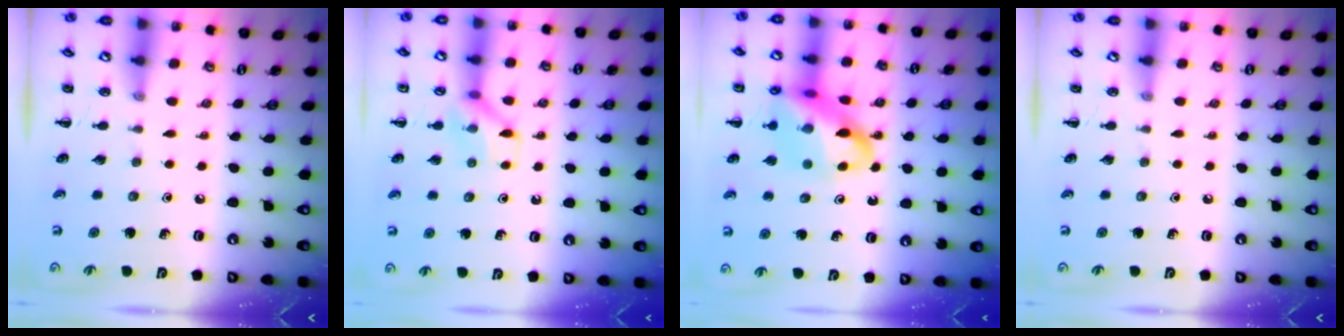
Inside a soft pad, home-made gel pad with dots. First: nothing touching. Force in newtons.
{"total": 9.3, "press": 9.3, "slide": 0.6}
{"total": 17.7, "press": 17.3, "slide": 3.4}
{"total": 0.0}